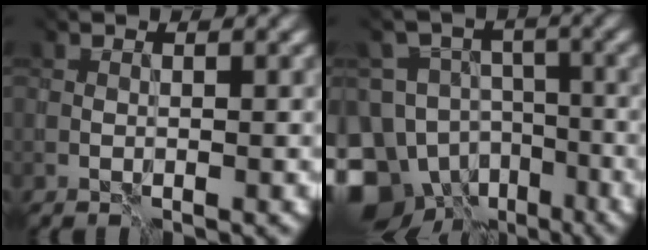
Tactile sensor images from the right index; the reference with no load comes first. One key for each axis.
{"total": 13.4, "fx": -7.3, "fy": 10.6, "fz": 3.9, "tx": -0.080, "ty": -0.010, "tz": -0.124}